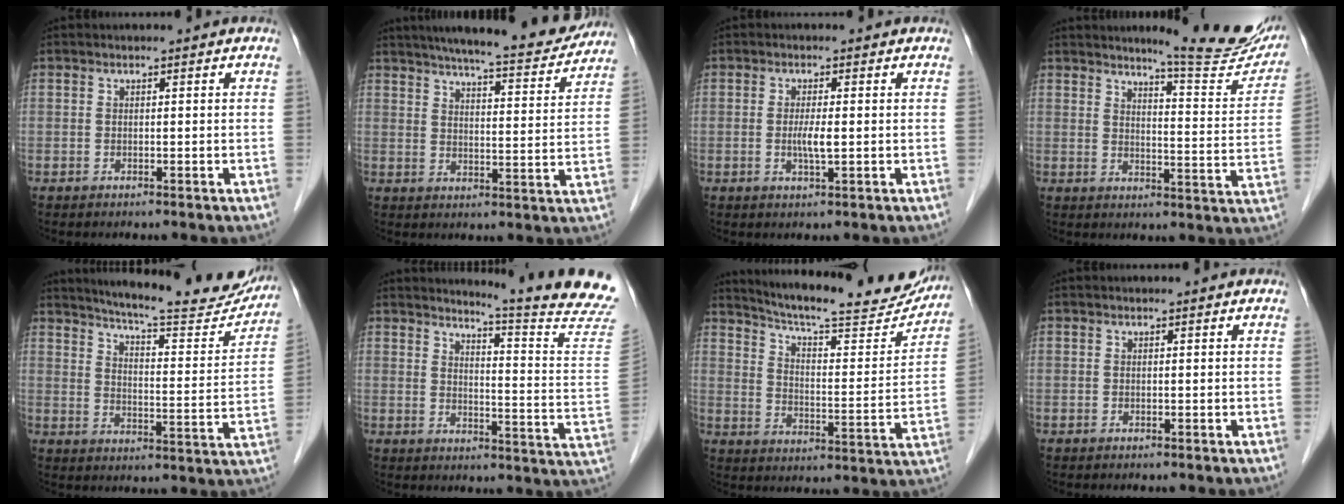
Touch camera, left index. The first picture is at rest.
{"total": 18.1, "force": [16.2, 2.2, 7.9], "torque": [-0.110, -0.010, 0.213]}
{"total": 2.7, "force": [-0.2, 0.5, 2.6], "torque": [-0.048, -0.006, -0.002]}
{"total": 14.7, "force": [13.0, 1.5, 6.8], "torque": [-0.073, -0.048, 0.152]}
{"total": 21.0, "force": [19.3, 2.8, 7.9], "torque": [-0.106, -0.047, 0.245]}
{"total": 17.2, "force": [16.2, -2.0, 5.5], "torque": [-0.075, -0.129, 0.180]}
{"total": 23.5, "force": [21.5, 3.6, 8.9], "torque": [-0.127, -0.039, 0.283]}
{"total": 0.0}